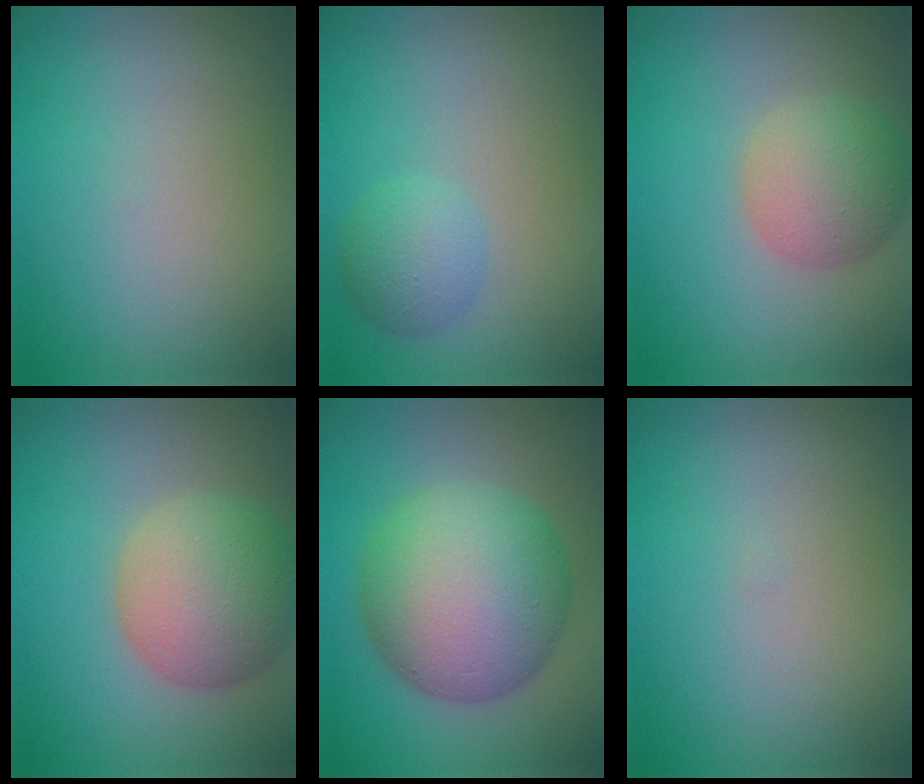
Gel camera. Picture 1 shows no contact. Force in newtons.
{"total": 2.7, "press": 2.7, "slide": 0.1}
{"total": 4.8, "press": 4.8, "slide": 0.2}
{"total": 7.3, "press": 7.3, "slide": 0.6}
{"total": 11.8, "press": 11.8, "slide": 0.2}
{"total": 0.0}